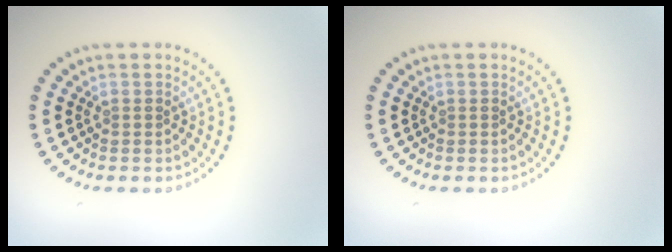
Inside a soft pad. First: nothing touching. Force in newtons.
{"total": 0.0}